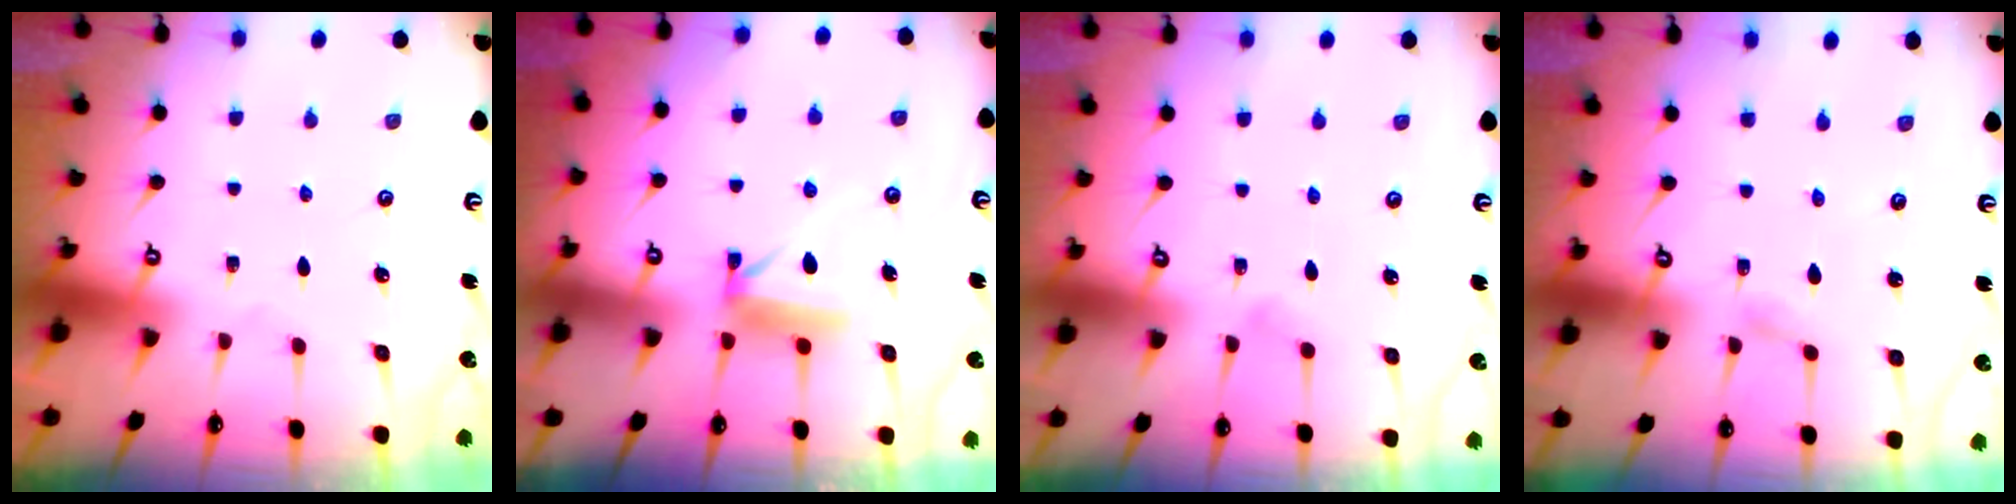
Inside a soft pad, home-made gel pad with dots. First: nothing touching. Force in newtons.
{"total": 7.7, "press": 7.7, "slide": 0.3}
{"total": 4.1, "press": 4.1, "slide": 0.4}
{"total": 2.9, "press": 2.9, "slide": 0.4}